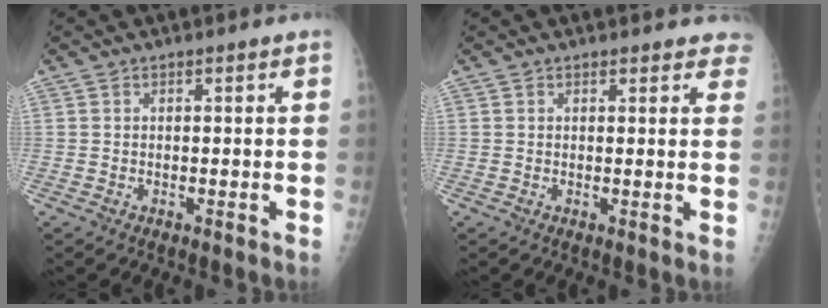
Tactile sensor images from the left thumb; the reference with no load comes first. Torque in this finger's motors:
{"motor_torque": [-0.16, -0.02, -0.02, 0.05, 0.02]}